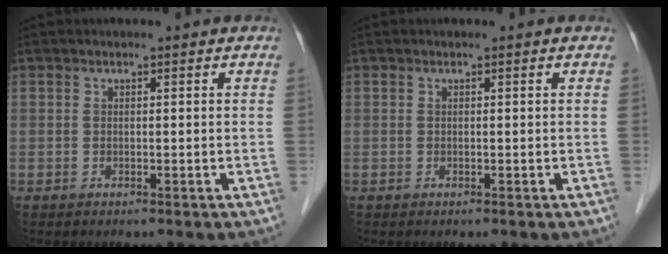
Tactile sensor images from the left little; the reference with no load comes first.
{"total": 0.0}